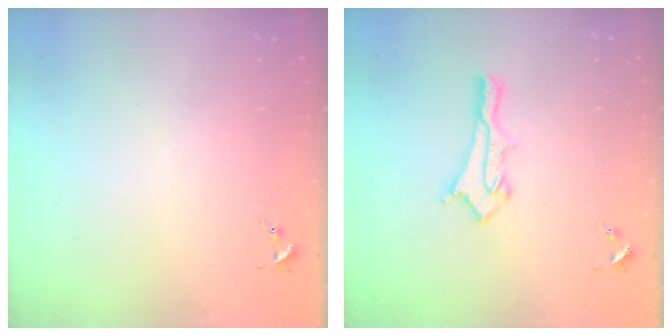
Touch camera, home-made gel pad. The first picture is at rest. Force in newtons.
{"total": 12.5, "press": 12.5, "slide": 1.2}